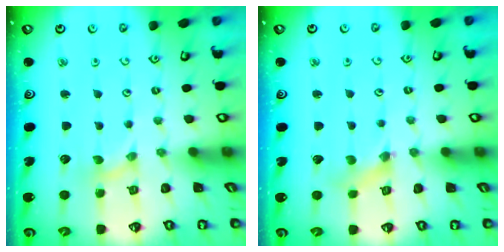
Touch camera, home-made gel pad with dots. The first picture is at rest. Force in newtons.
{"total": 1.6, "press": 1.5, "slide": 0.3}